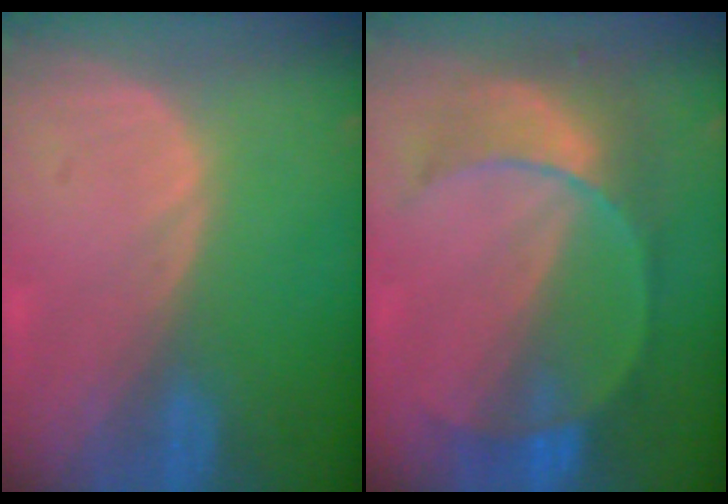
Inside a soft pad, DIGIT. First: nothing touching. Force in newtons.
{"total": 7.7, "press": 7.7, "slide": 0.7}